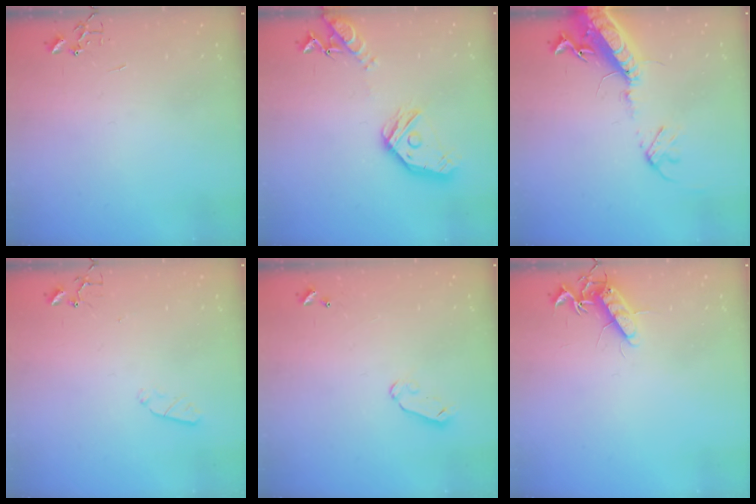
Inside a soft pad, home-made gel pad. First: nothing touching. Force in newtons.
{"total": 17.4, "press": 17.3, "slide": 2.0}
{"total": 17.4, "press": 16.9, "slide": 4.1}
{"total": 3.6, "press": 3.5, "slide": 0.6}
{"total": 5.9, "press": 5.9, "slide": 0.6}
{"total": 11.1, "press": 11.1, "slide": 0.3}